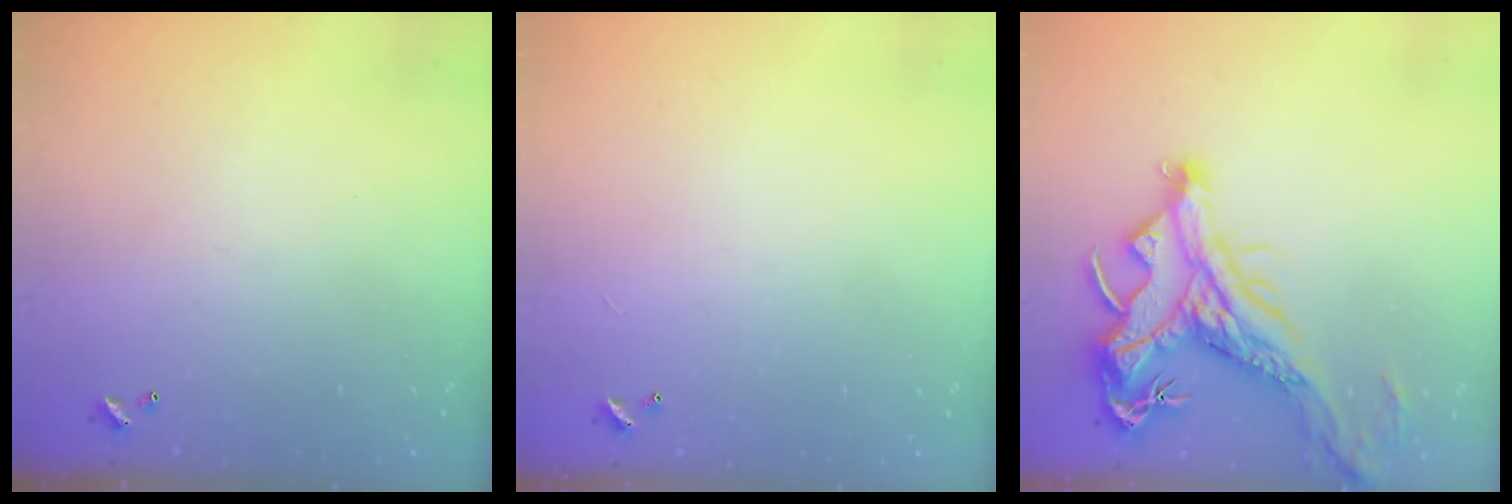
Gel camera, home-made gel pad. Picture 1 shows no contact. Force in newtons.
{"total": 2.6, "press": 2.6, "slide": 0.3}
{"total": 9.6, "press": 9.4, "slide": 2.0}